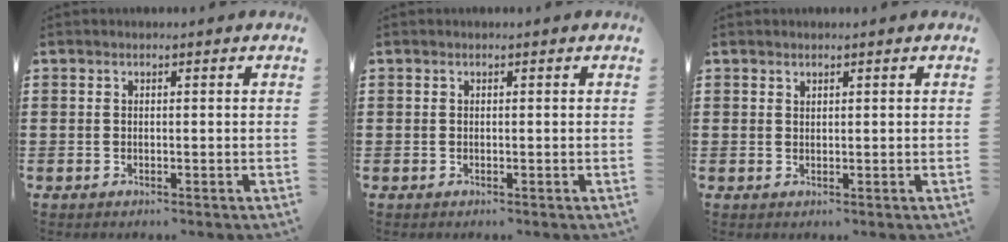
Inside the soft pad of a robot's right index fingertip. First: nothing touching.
{"total": 0.0}
{"total": 0.8, "force": [0.7, 0.3, 0.1], "torque": [-0.002, 0.001, 0.015]}